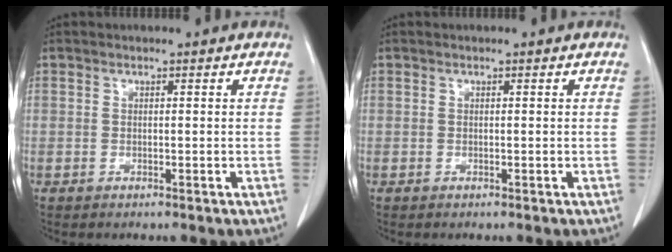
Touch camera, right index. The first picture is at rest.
{"total": 0.0}